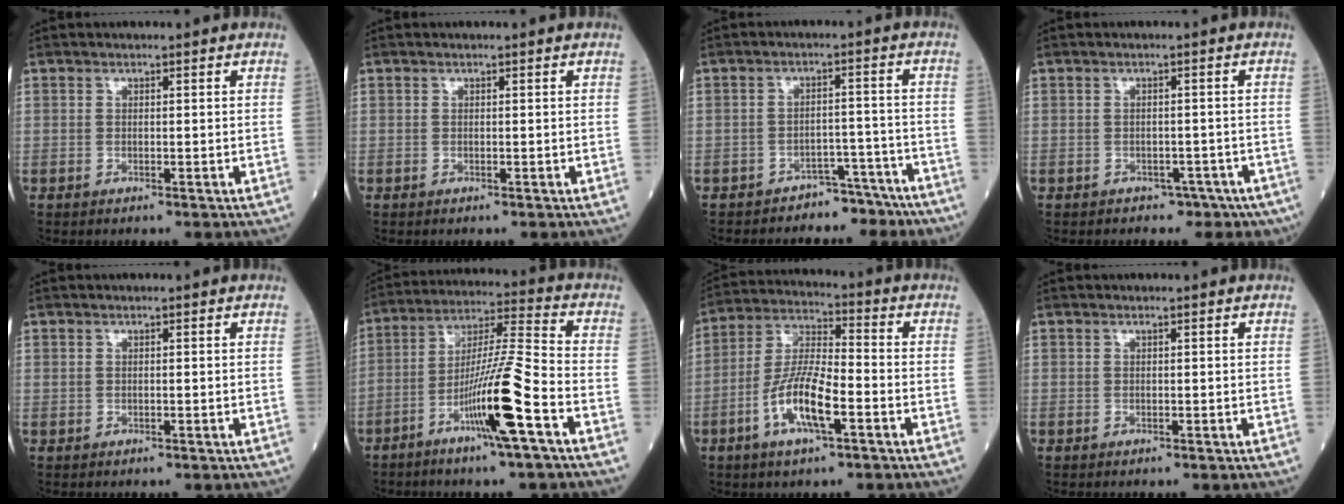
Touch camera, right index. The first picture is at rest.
{"total": 0.0}
{"total": 7.2, "force": [-6.3, 3.4, 0.1], "torque": [0.024, 0.043, -0.084]}
{"total": 4.5, "force": [-3.1, 3.2, 0.7], "torque": [-0.002, 0.013, -0.034]}
{"total": 0.0}
{"total": 13.0, "force": [-6.0, -0.6, 11.5], "torque": [-0.216, -0.003, -0.112]}
{"total": 10.5, "force": [-4.1, 2.3, 9.5], "torque": [-0.191, 0.000, -0.078]}
{"total": 0.0}